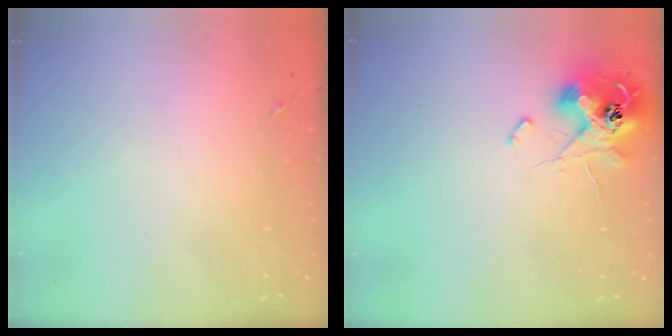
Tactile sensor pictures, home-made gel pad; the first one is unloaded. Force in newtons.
{"total": 12.4, "press": 12.4, "slide": 1.0}